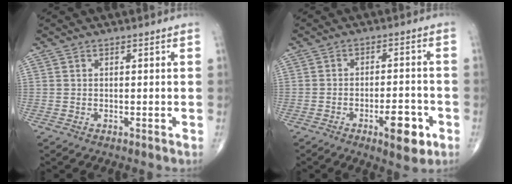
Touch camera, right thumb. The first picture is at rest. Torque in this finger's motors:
{"motor_torque": [1.65, 1.37, 0.89, -0.44, 0.05]}